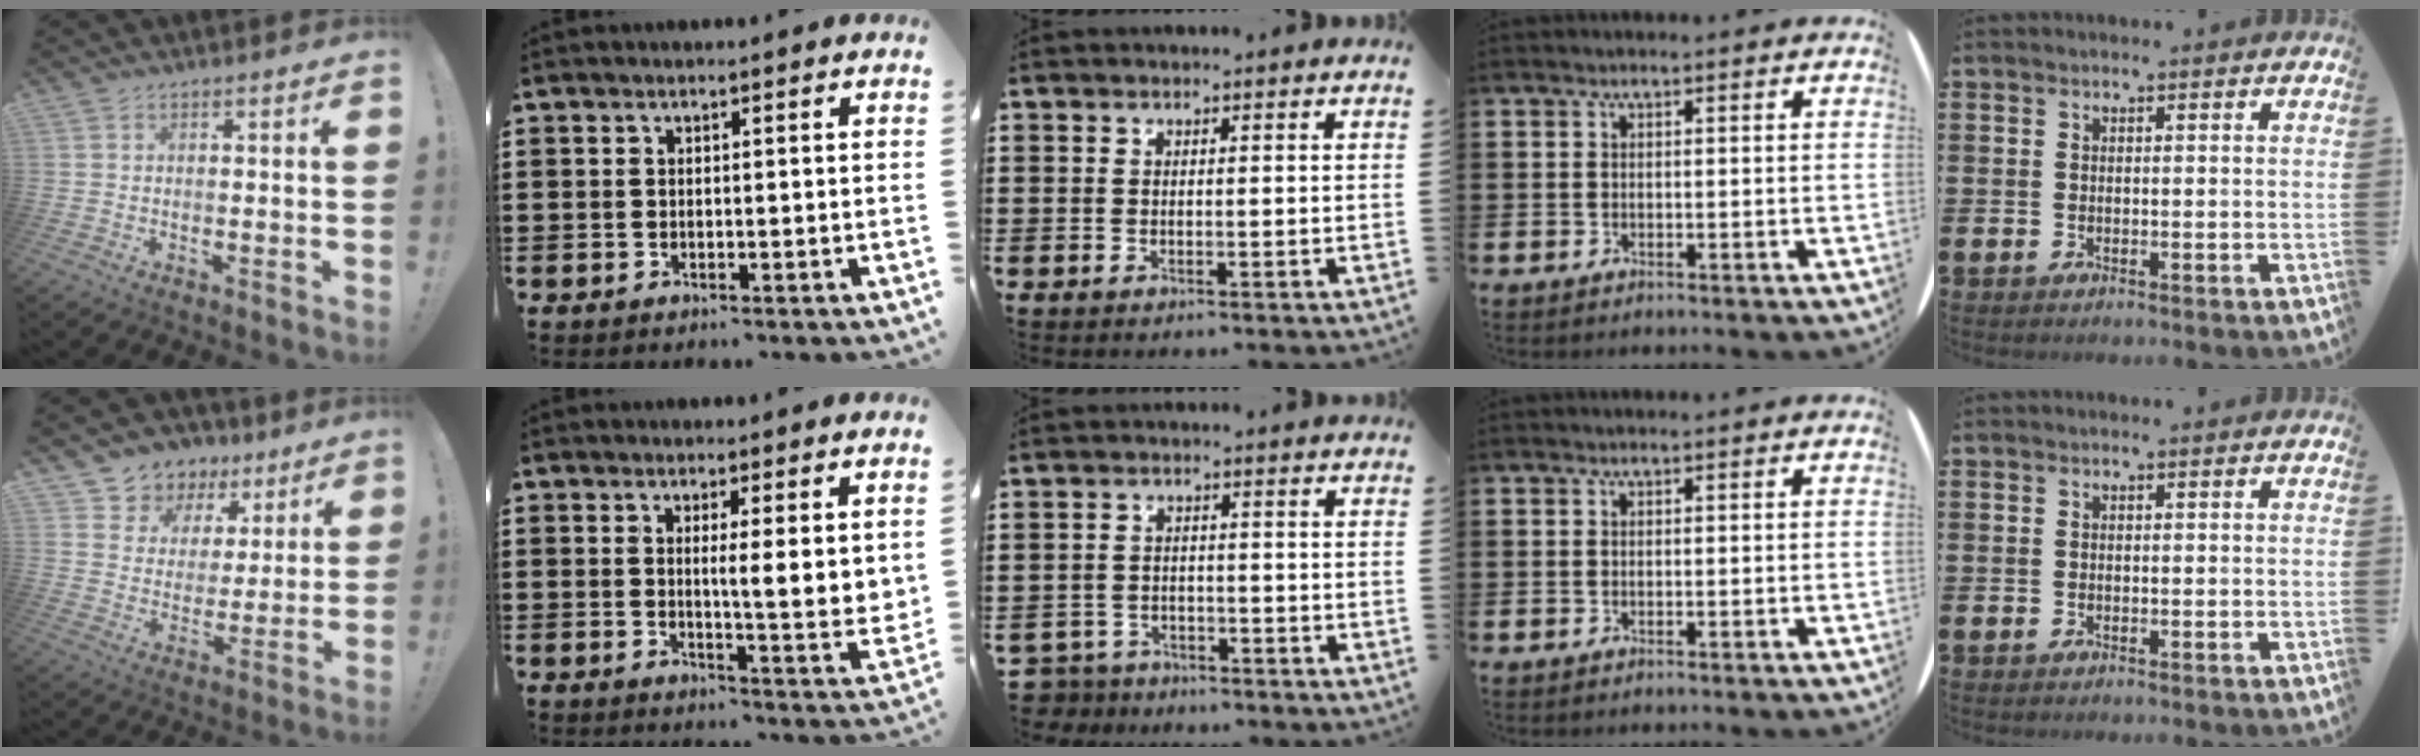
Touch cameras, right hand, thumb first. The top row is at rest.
{"thumb": {"total": 8.0, "force": [4.8, 6.3, 1.2], "torque": [-0.013, -0.044, 0.095]}, "index": {"total": 4.8, "force": [2.1, 0.3, 4.3], "torque": [-0.064, -0.024, 0.029]}, "middle": {"total": 3.4, "force": [-3.3, 0.8, -0.1], "torque": [-0.016, -0.005, -0.075]}}